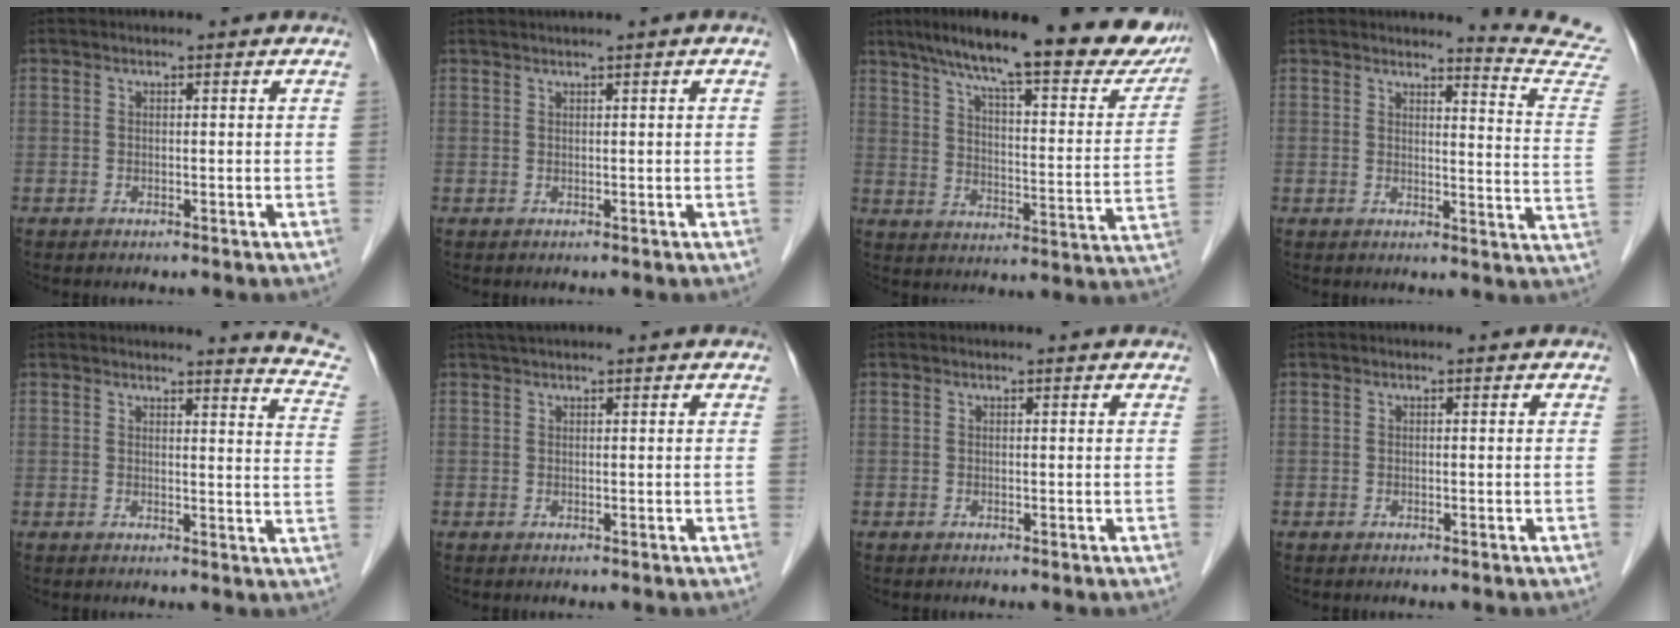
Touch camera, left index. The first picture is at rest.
{"total": 1.1, "force": [0.5, -0.4, 0.9], "torque": [-0.020, 0.003, 0.015]}
{"total": 25.4, "force": [20.2, 4.6, 14.6], "torque": [-0.215, -0.012, 0.266]}
{"total": 10.4, "force": [10.3, -1.6, 0.0], "torque": [-0.003, -0.125, 0.093]}
{"total": 7.8, "force": [7.7, -0.5, 0.8], "torque": [-0.007, -0.079, 0.058]}
{"total": 1.9, "force": [1.6, -0.1, 1.0], "torque": [-0.011, 0.018, 0.029]}
{"total": 0.6, "force": [0.5, 0.0, 0.1], "torque": [-0.008, 0.001, 0.003]}
{"total": 0.0}